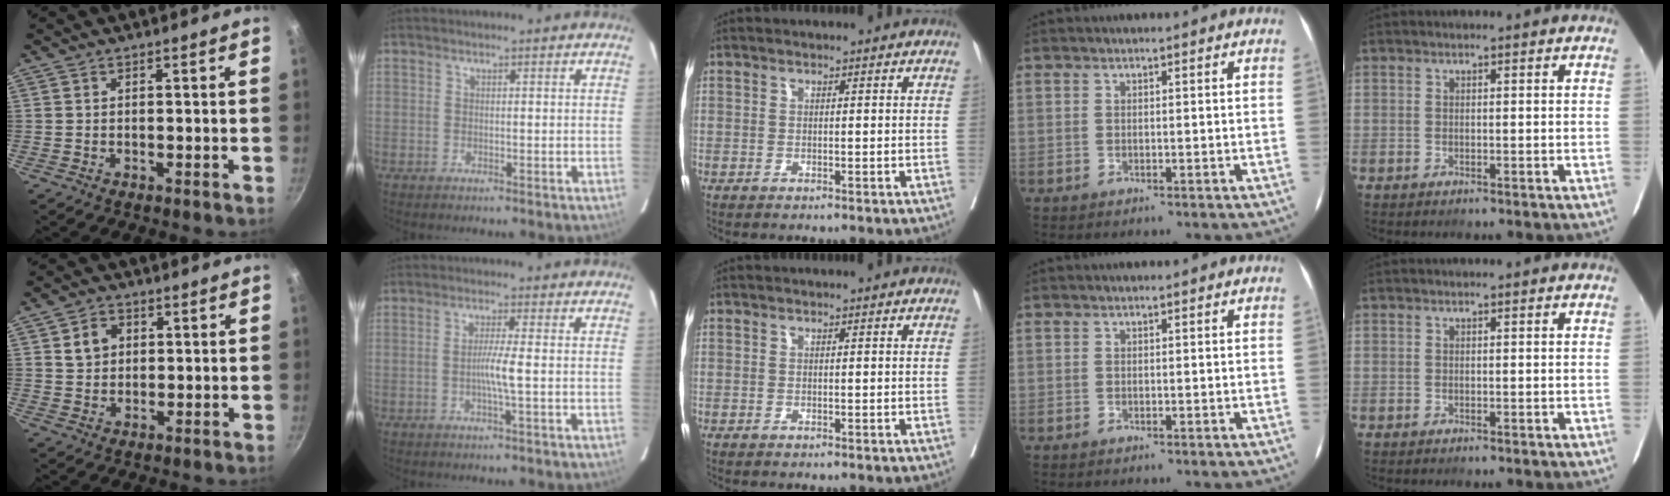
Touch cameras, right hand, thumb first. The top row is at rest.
{"thumb": {"total": 5.0, "force": [1.5, 4.0, 2.5], "torque": [-0.024, -0.002, 0.025]}, "index": {"total": 3.5, "force": [-0.6, -0.6, 3.4], "torque": [-0.065, -0.003, -0.012]}}